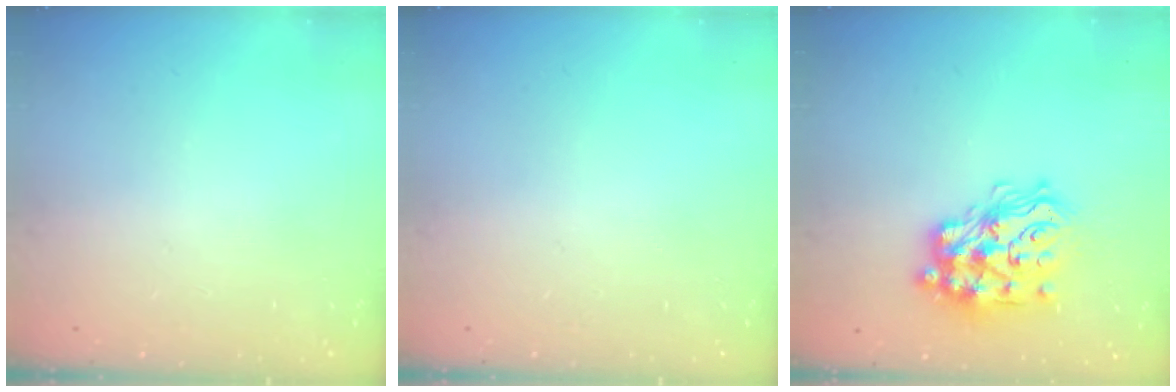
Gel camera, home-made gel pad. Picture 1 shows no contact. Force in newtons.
{"total": 0.0}
{"total": 20.2, "press": 20.2, "slide": 1.2}